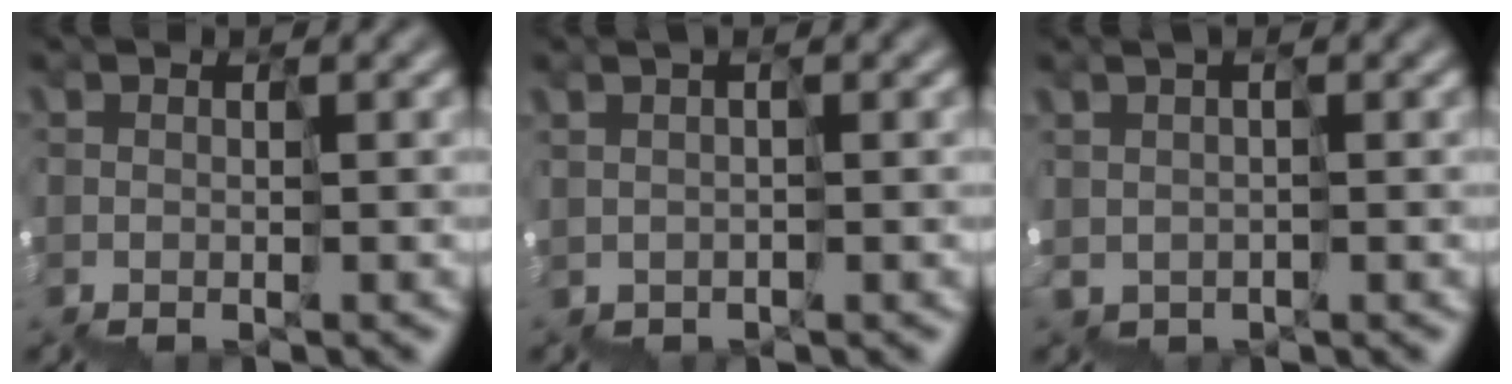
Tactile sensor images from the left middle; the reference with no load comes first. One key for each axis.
{"total": 1.0, "fx": 0.2, "fy": -0.8, "fz": -0.6, "tx": 0.013, "ty": 0.003, "tz": 0.008}
{"total": 1.1, "fx": 0.5, "fy": -0.1, "fz": -1.0, "tx": 0.016, "ty": 0.005, "tz": 0.013}